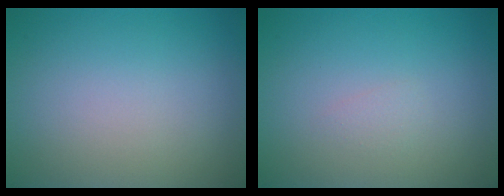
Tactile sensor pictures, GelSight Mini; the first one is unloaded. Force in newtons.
{"total": 0.6, "press": 0.6, "slide": 0.0}